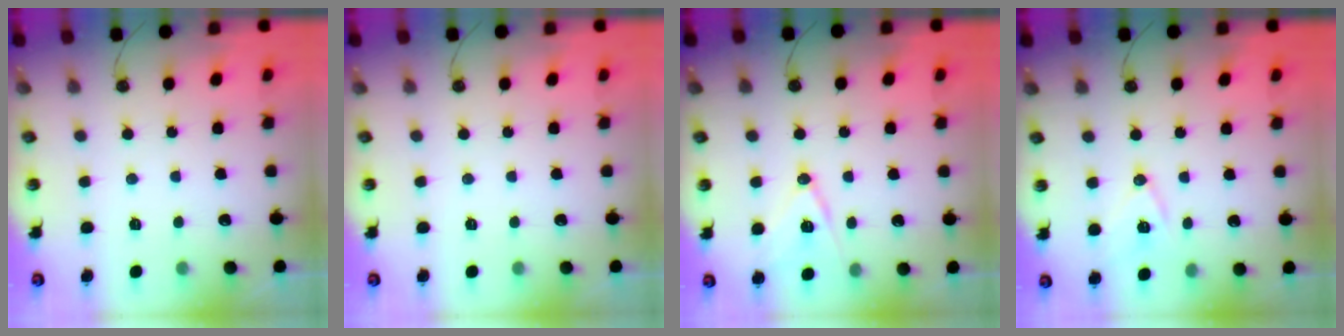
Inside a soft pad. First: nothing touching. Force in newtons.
{"total": 0.0}
{"total": 11.3, "press": 10.7, "slide": 3.3}
{"total": 9.6, "press": 8.9, "slide": 3.5}